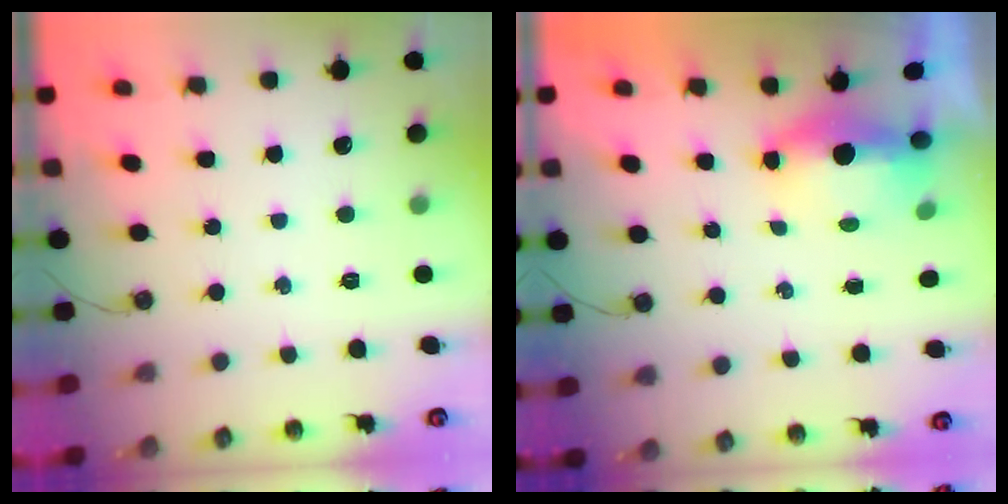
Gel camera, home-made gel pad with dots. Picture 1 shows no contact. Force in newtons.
{"total": 12.8, "press": 6.2, "slide": 11.2}